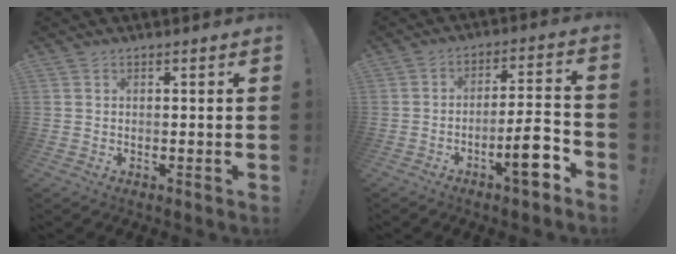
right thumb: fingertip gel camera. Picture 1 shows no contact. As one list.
[{"total": 10.9, "force": [-5.6, 2.5, 9.0], "torque": [-0.123, 0.023, -0.098]}]